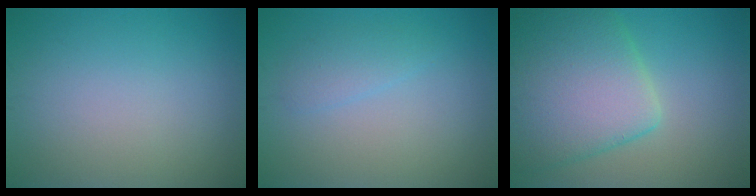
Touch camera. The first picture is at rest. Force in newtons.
{"total": 1.6, "press": 1.6, "slide": 0.0}
{"total": 8.9, "press": 8.9, "slide": 0.4}